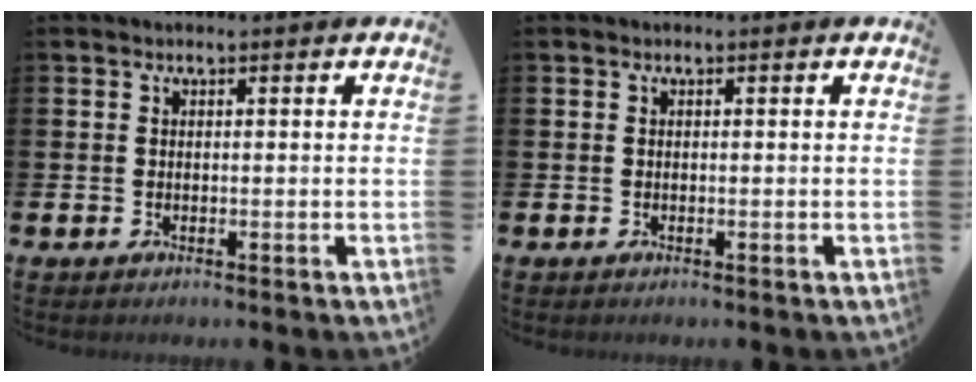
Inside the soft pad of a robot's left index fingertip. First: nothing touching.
{"total": 0.0}